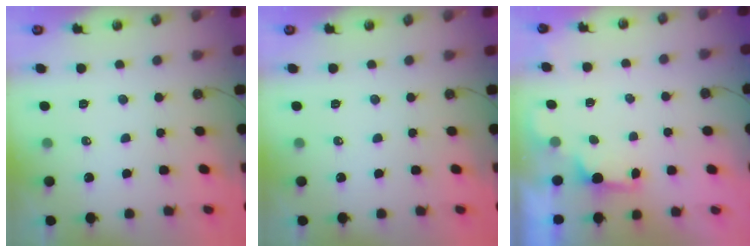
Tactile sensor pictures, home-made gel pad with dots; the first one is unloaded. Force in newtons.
{"total": 0.0}
{"total": 1.2, "press": 0.8, "slide": 0.8}